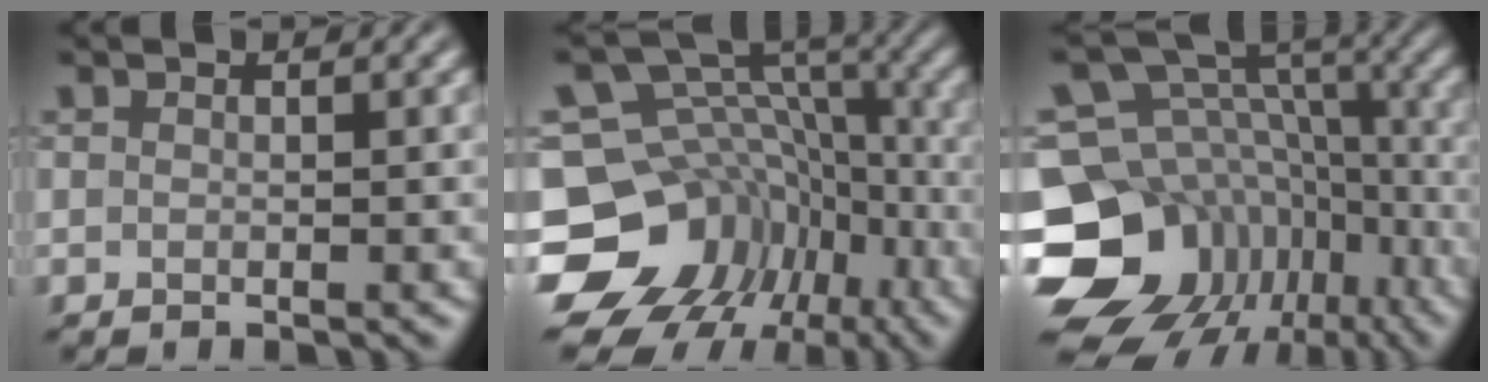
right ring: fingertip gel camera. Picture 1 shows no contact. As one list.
[{"total": 14.3, "force": [-6.4, 11.2, 6.1], "torque": [-0.139, 0.009, -0.080]}, {"total": 15.7, "force": [-5.9, 12.8, 6.9], "torque": [-0.166, 0.007, -0.071]}]